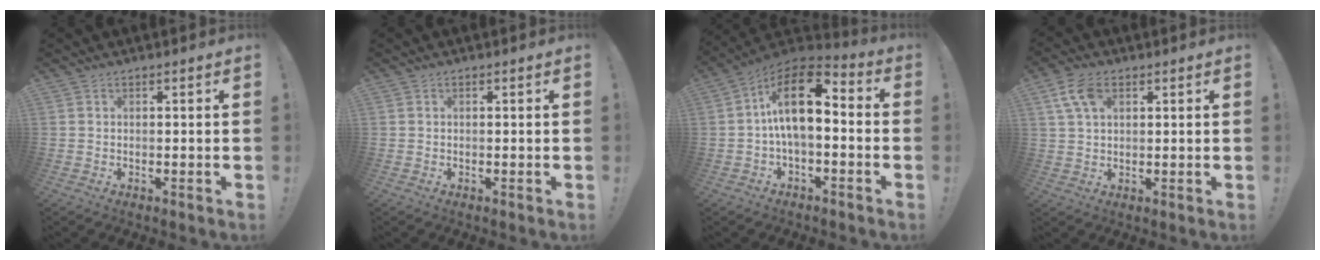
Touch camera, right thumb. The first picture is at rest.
{"total": 0.0}
{"total": 15.0, "force": [1.8, 7.6, 12.8], "torque": [-0.215, -0.001, 0.033]}
{"total": 8.1, "force": [3.4, 4.8, 5.5], "torque": [-0.109, 0.002, 0.069]}